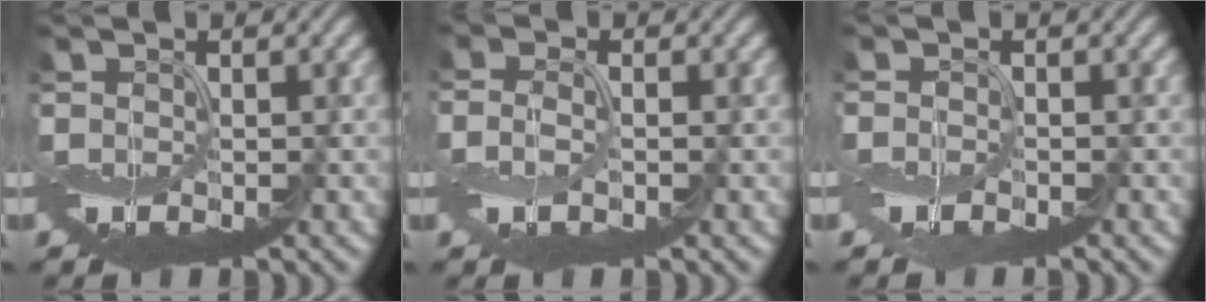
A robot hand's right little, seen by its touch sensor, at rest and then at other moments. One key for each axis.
{"total": 2.0, "fx": -0.5, "fy": 1.0, "fz": 1.6, "tx": -0.045, "ty": 0.001, "tz": -0.013}
{"total": 1.2, "fx": -1.0, "fy": 0.4, "fz": 0.5, "tx": -0.010, "ty": -0.002, "tz": -0.026}